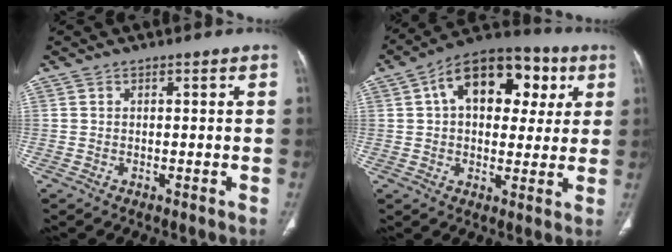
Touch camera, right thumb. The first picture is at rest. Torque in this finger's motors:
{"motor_torque": [1.21, 3.80, 1.43, 0.25, 0.11]}